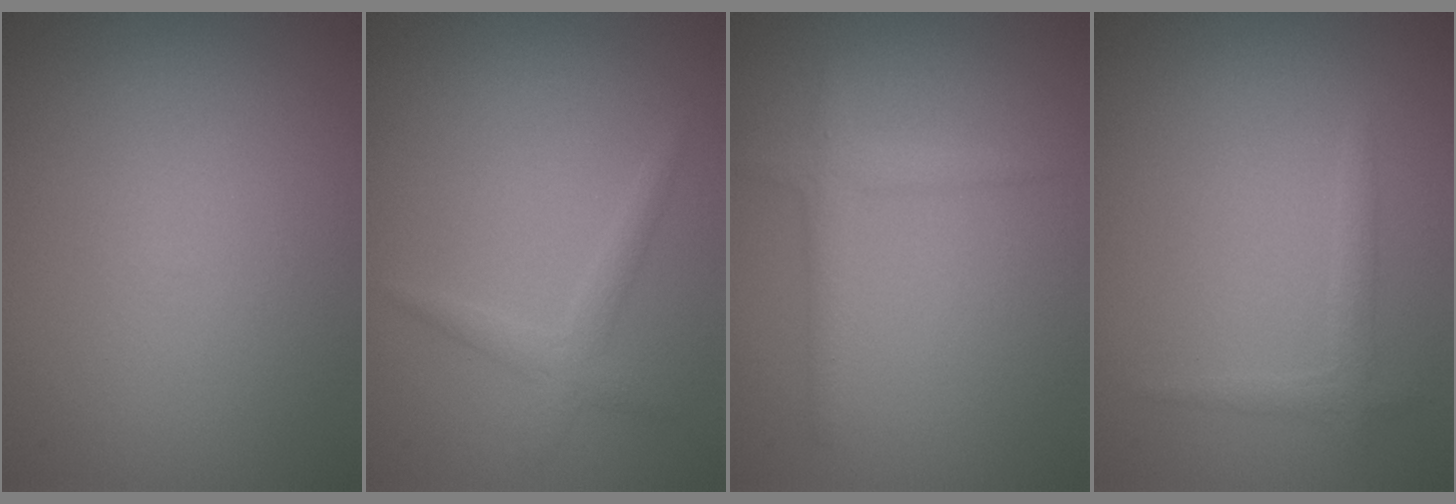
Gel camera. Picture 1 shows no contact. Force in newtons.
{"total": 1.7, "press": 1.7, "slide": 0.1}
{"total": 1.7, "press": 1.7, "slide": 0.0}
{"total": 1.4, "press": 1.4, "slide": 0.1}